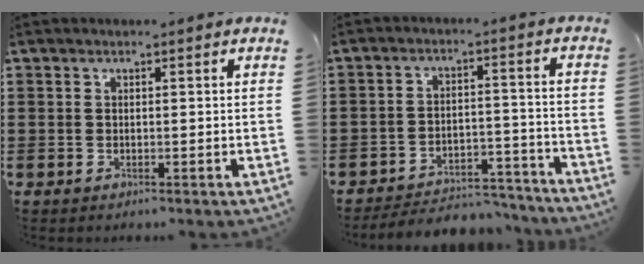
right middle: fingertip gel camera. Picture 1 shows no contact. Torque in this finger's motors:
{"motor_torque": [0.72, -0.20, 0.02, -0.01]}